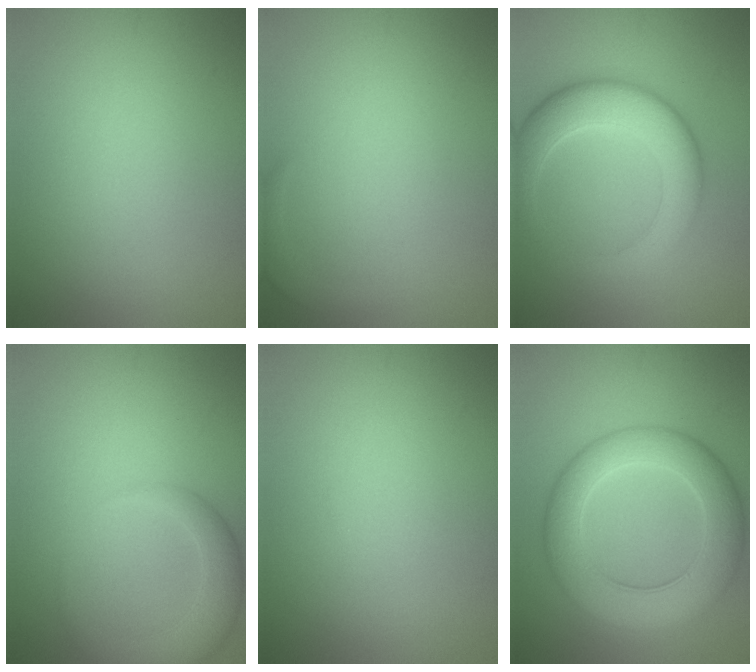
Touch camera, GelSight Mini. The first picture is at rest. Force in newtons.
{"total": 1.6, "press": 1.6, "slide": 0.3}
{"total": 6.4, "press": 6.4, "slide": 0.1}
{"total": 4.1, "press": 4.1, "slide": 0.2}
{"total": 0.0}
{"total": 8.1, "press": 8.1, "slide": 0.1}